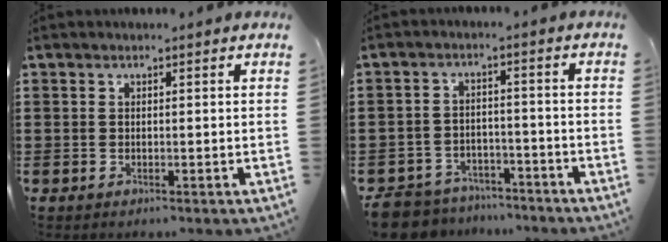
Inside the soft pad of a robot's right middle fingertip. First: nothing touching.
{"total": 6.3, "force": [-6.1, 1.3, 0.5], "torque": [-0.033, 0.007, -0.130]}